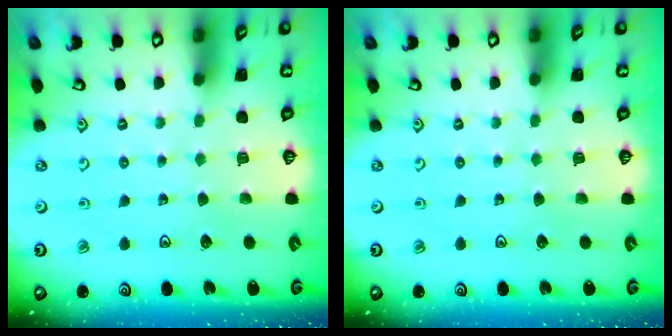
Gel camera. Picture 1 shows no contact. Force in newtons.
{"total": 0.0}